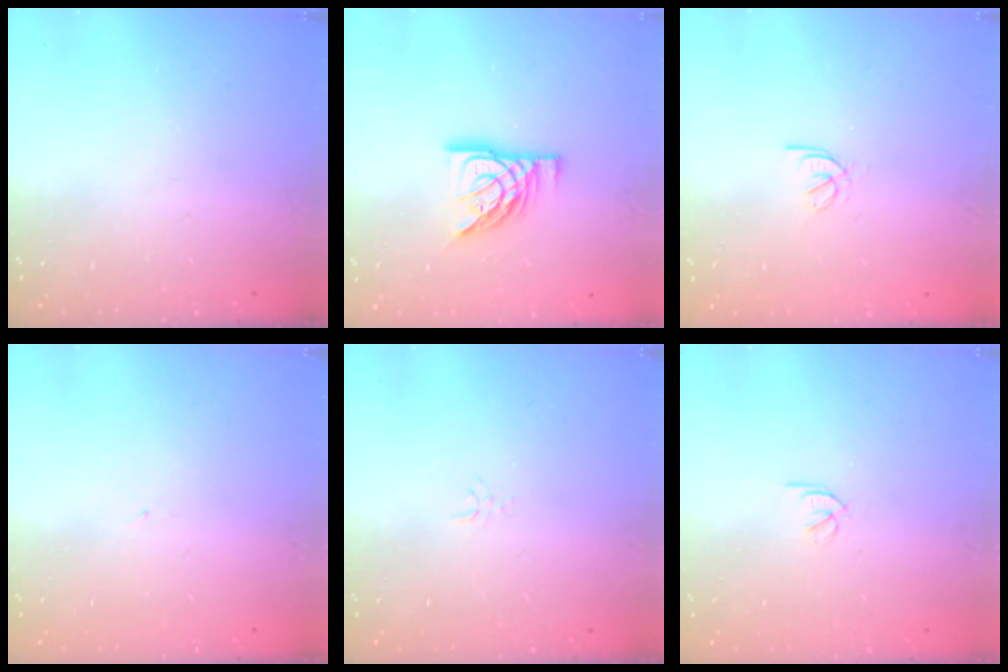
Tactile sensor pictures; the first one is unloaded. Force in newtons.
{"total": 12.8, "press": 12.7, "slide": 1.5}
{"total": 2.2, "press": 2.2, "slide": 0.5}
{"total": 0.8, "press": 0.8, "slide": 0.1}
{"total": 2.6, "press": 2.6, "slide": 0.3}
{"total": 1.8, "press": 1.7, "slide": 0.5}